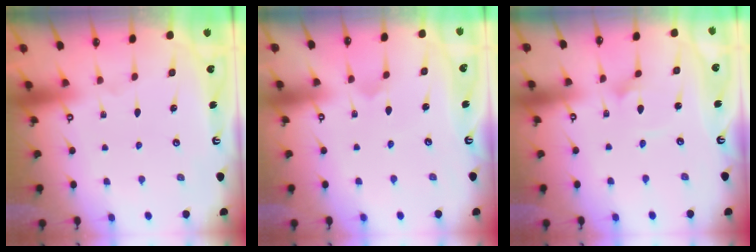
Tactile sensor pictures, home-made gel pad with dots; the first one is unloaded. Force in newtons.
{"total": 2.8, "press": 2.8, "slide": 0.3}
{"total": 2.7, "press": 2.7, "slide": 0.2}